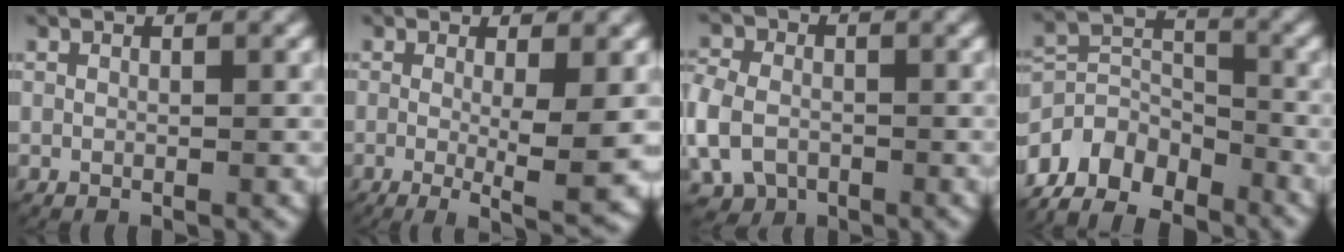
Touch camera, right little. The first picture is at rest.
{"total": 5.8, "force": [-2.9, 0.8, 5.0], "torque": [-0.077, -0.034, -0.034]}
{"total": 5.4, "force": [-1.6, 4.7, 2.1], "torque": [-0.059, -0.019, -0.023]}
{"total": 11.9, "force": [-6.9, 8.1, 5.3], "torque": [-0.094, -0.045, -0.105]}